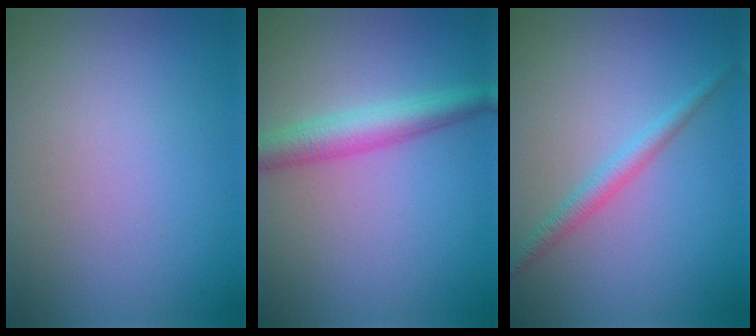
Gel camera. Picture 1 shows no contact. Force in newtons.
{"total": 3.8, "press": 3.8, "slide": 0.1}
{"total": 1.9, "press": 1.9, "slide": 0.0}